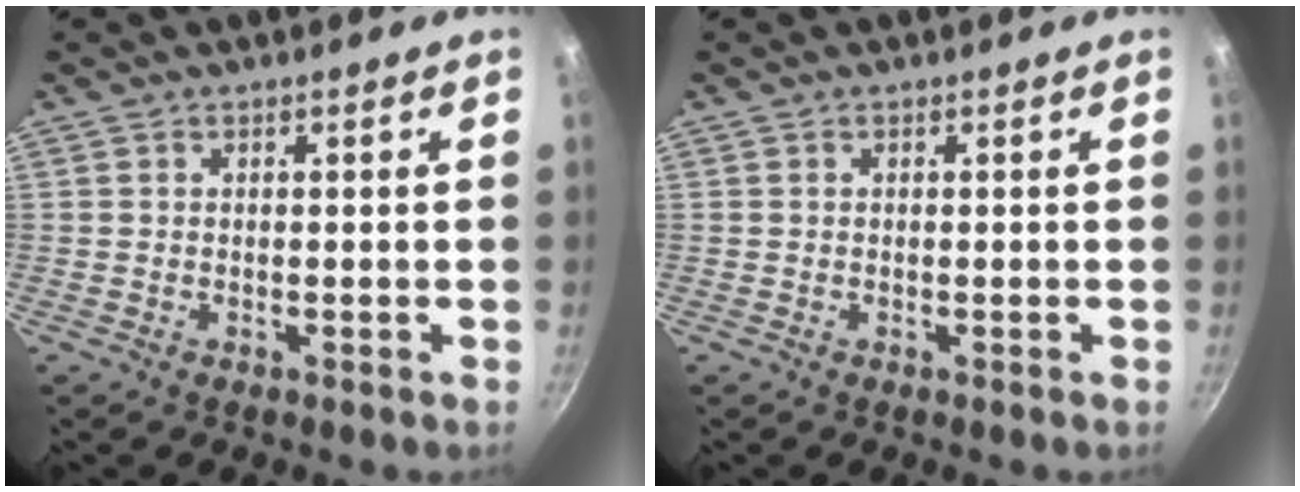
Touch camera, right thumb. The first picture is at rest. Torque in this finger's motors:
{"motor_torque": [0.05, -0.01, 0.18, 0.12, 0.02]}